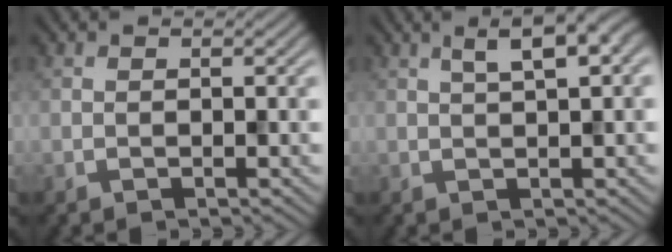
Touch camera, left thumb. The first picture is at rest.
{"total": 4.7, "force": [2.1, 0.8, 4.2], "torque": [-0.068, 0.016, 0.036]}